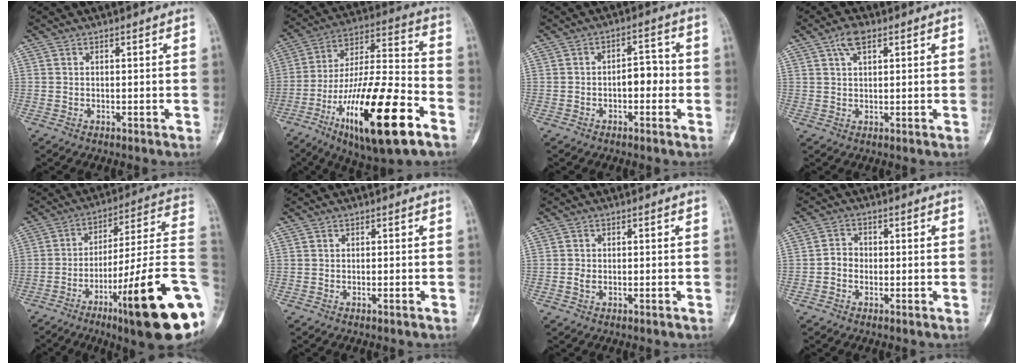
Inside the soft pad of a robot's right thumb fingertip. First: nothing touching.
{"total": 25.7, "force": [-12.1, 6.9, 21.6], "torque": [-0.392, 0.050, -0.202]}
{"total": 4.8, "force": [-1.0, 2.8, 3.7], "torque": [-0.036, 0.022, -0.021]}
{"total": 4.1, "force": [2.2, 1.9, 2.9], "torque": [-0.050, 0.002, 0.042]}
{"total": 26.0, "force": [-8.6, 3.5, 24.3], "torque": [-0.301, 0.040, -0.127]}
{"total": 0.8, "force": [-0.5, 0.0, 0.6], "torque": [-0.013, 0.002, -0.006]}
{"total": 1.4, "force": [-0.5, 0.8, 1.0], "torque": [-0.020, 0.004, -0.009]}
{"total": 2.8, "force": [-0.8, 2.4, 1.3], "torque": [-0.010, 0.011, -0.022]}